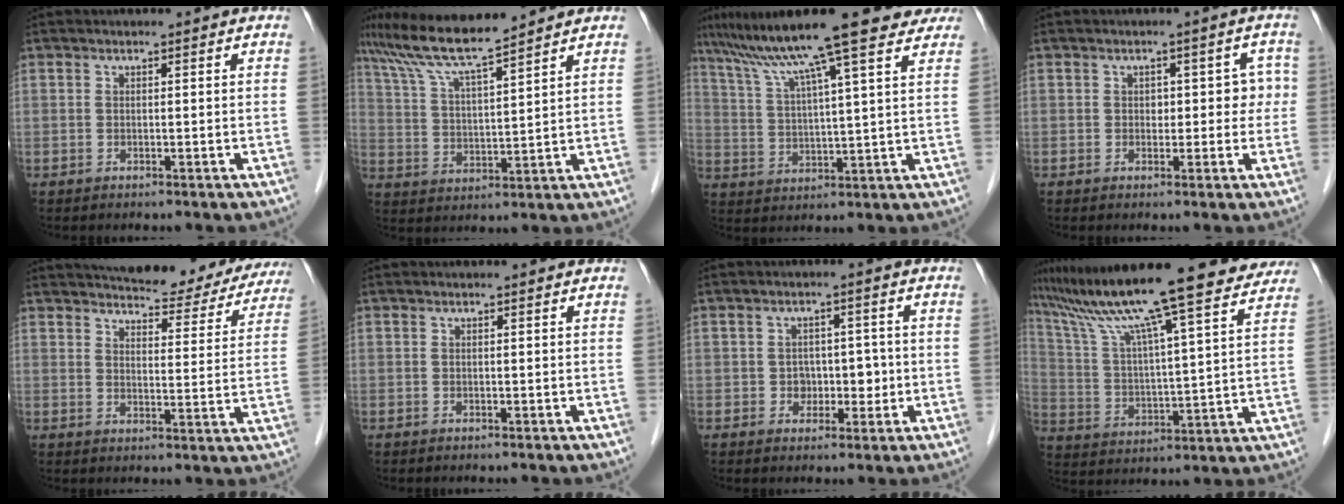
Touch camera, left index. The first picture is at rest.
{"total": 11.0, "force": [9.5, -0.6, 5.6], "torque": [-0.109, 0.023, 0.177]}
{"total": 18.7, "force": [15.0, 0.7, 11.1], "torque": [-0.179, 0.031, 0.221]}
{"total": 3.8, "force": [0.3, 2.8, 2.6], "torque": [-0.016, 0.025, 0.005]}
{"total": 20.7, "force": [18.8, 5.5, 6.6], "torque": [-0.087, -0.013, 0.223]}
{"total": 0.0}
{"total": 3.7, "force": [-0.5, 2.9, 2.2], "torque": [-0.022, 0.013, -0.003]}
{"total": 24.7, "force": [21.1, 0.8, 12.8], "torque": [-0.217, -0.001, 0.315]}